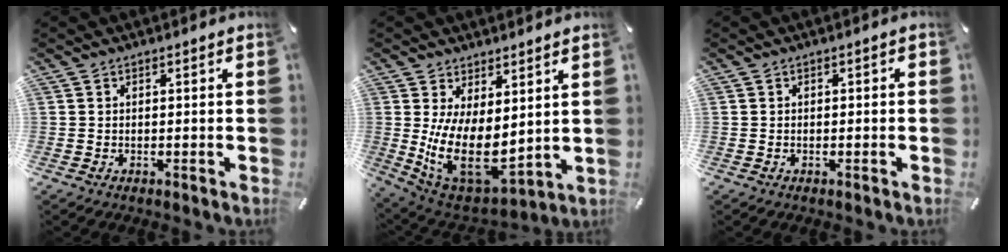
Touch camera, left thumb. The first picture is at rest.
{"total": 14.4, "force": [1.8, 8.6, 11.5], "torque": [-0.204, -0.051, 0.047]}
{"total": 0.7, "force": [-0.3, 0.4, 0.5], "torque": [-0.010, 0.000, -0.007]}